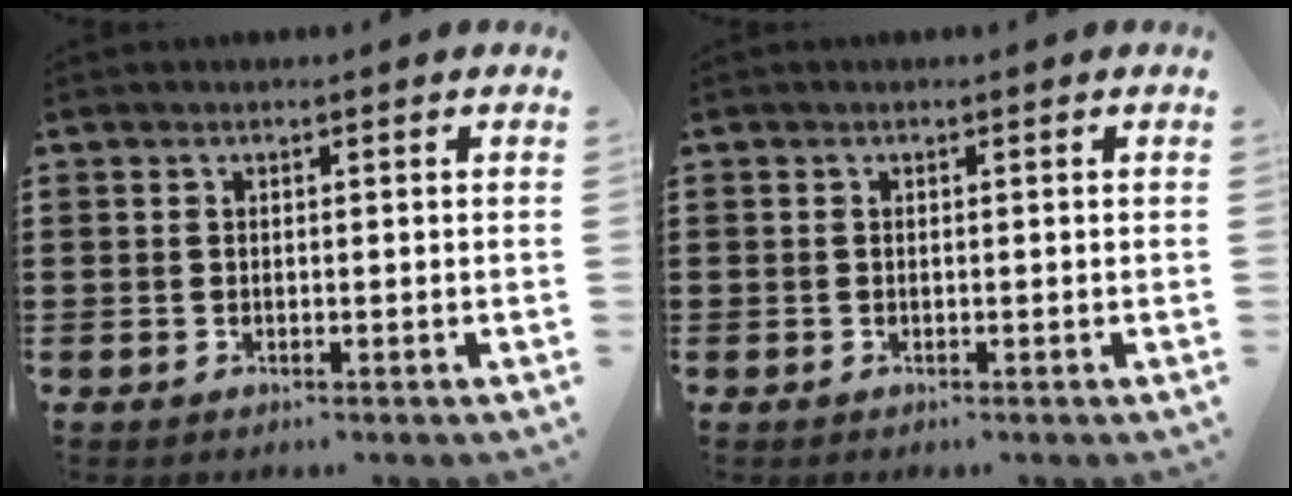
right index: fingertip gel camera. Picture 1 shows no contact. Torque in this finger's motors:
{"motor_torque": [2.14, 0.00, 0.04, 0.01]}